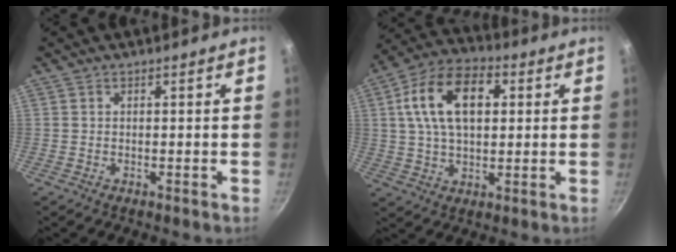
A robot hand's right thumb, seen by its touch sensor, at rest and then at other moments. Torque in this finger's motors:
{"motor_torque": [0.54, 3.33, 1.54, 0.23, 0.16]}